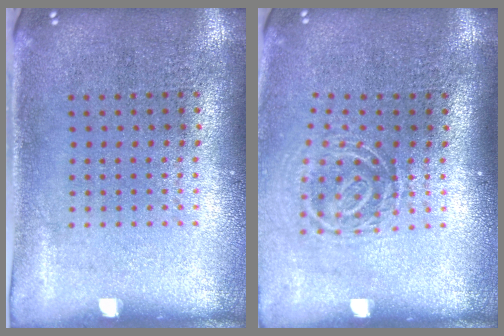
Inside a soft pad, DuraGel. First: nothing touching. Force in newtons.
{"total": 1.8, "press": 1.2, "slide": 1.4}